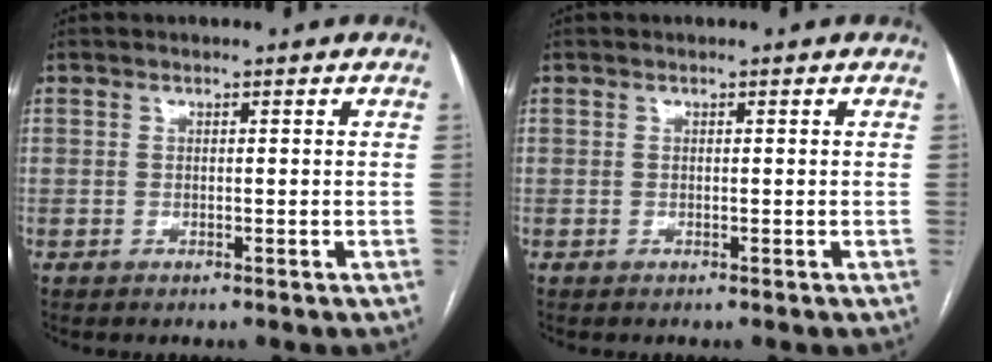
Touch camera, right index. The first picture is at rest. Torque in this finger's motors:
{"motor_torque": [0.00, 0.00, 0.00, 0.00]}